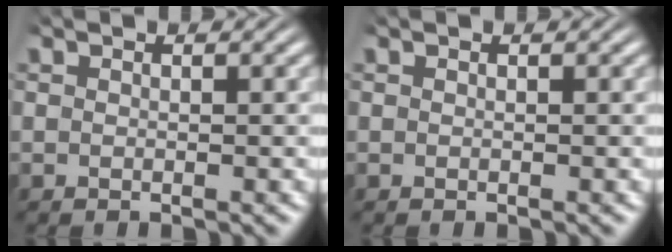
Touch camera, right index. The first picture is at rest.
{"total": 0.0}